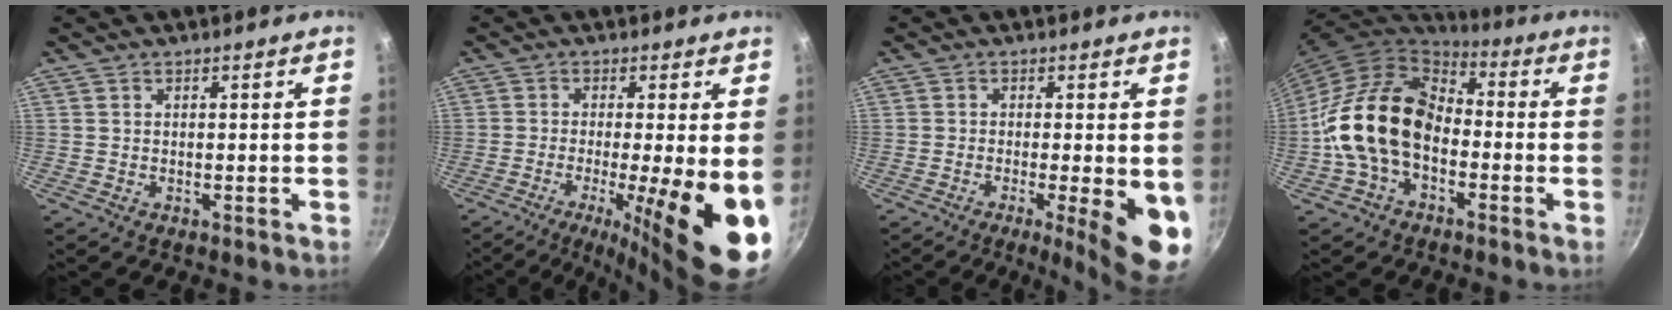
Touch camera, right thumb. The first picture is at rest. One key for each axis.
{"total": 14.1, "fx": -3.5, "fy": 2.2, "fz": 13.5, "tx": -0.200, "ty": -0.009, "tz": -0.051}
{"total": 10.0, "fx": -2.2, "fy": 2.2, "fz": 9.5, "tx": -0.124, "ty": -0.004, "tz": -0.027}
{"total": 18.2, "fx": -3.3, "fy": 12.5, "fz": 12.8, "tx": -0.209, "ty": 0.051, "tz": -0.078}